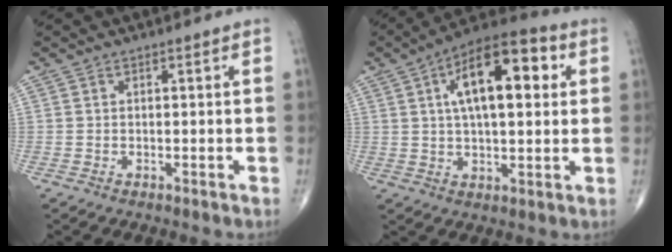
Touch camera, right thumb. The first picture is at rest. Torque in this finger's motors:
{"motor_torque": [0.75, 4.26, 1.64, 0.64, 0.14]}